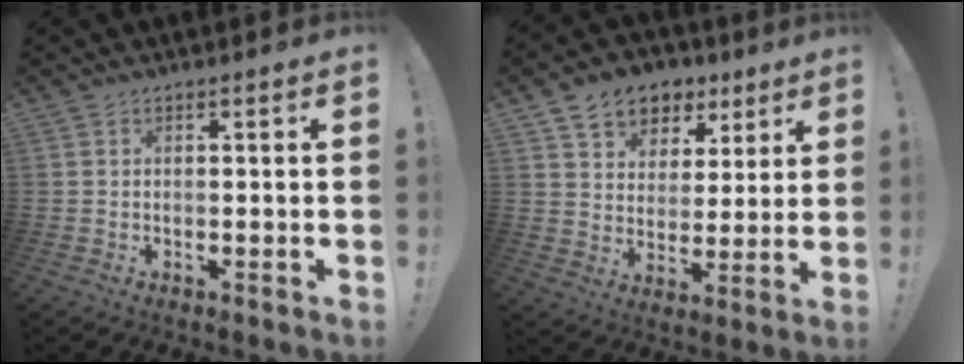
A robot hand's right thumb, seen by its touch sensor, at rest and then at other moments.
{"total": 9.3, "force": [5.6, 7.1, 2.1], "torque": [-0.029, -0.039, 0.109]}